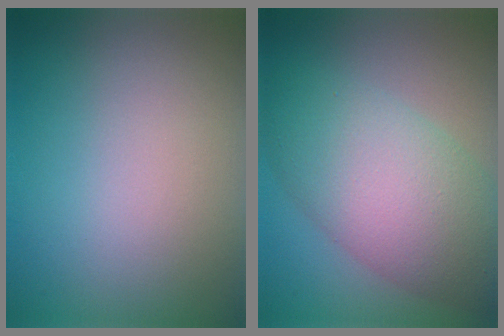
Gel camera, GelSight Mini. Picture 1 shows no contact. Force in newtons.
{"total": 8.8, "press": 8.8, "slide": 0.2}